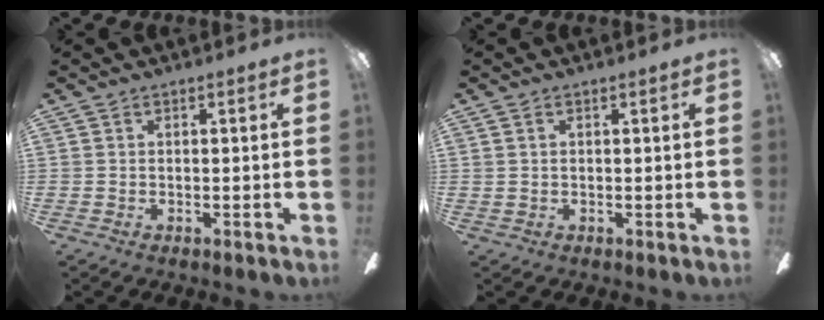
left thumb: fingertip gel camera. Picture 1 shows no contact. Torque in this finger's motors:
{"motor_torque": [0.11, 0.30, 0.34, -0.10, -0.02]}